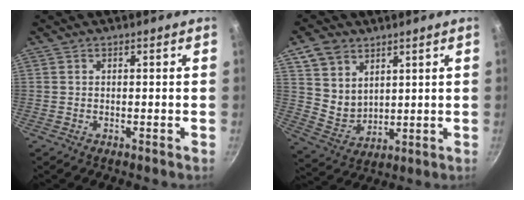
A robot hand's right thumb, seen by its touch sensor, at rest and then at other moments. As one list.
[{"total": 9.2, "force": [4.8, 6.8, 3.9], "torque": [-0.046, -0.021, 0.104]}]